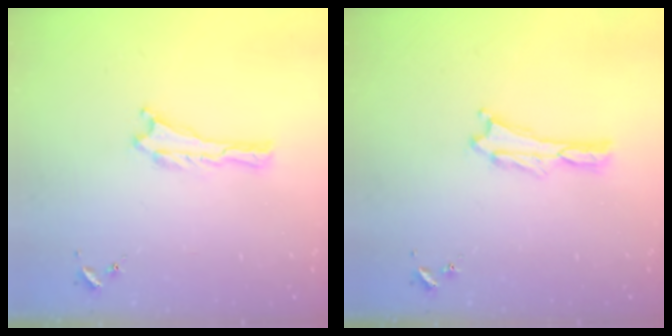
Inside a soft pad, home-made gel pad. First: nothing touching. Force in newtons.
{"total": 0.5, "press": 0.5, "slide": 0.2}